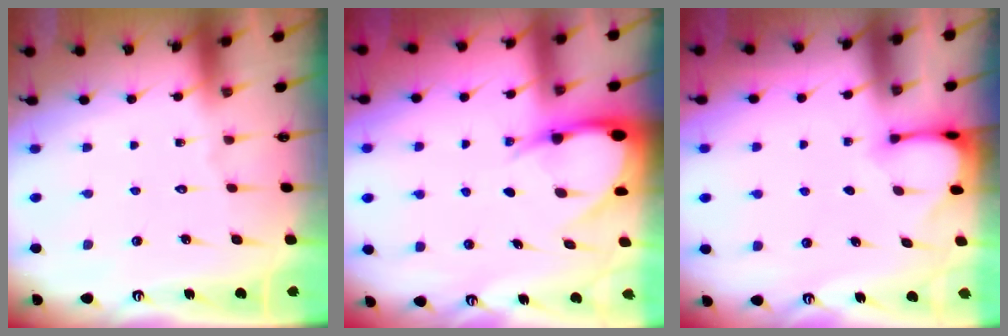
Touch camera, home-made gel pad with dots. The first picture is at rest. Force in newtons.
{"total": 7.3, "press": 7.2, "slide": 1.0}
{"total": 3.1, "press": 3.1, "slide": 0.4}